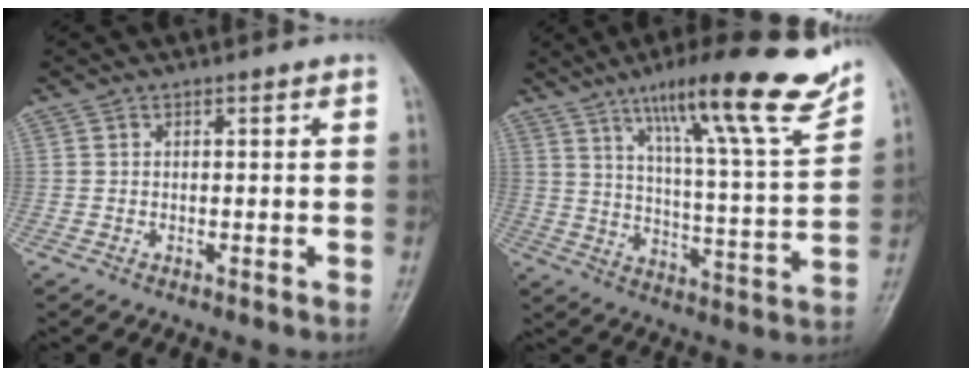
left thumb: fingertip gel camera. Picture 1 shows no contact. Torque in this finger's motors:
{"motor_torque": [1.02, 0.43, 1.39, -1.40, 0.29]}